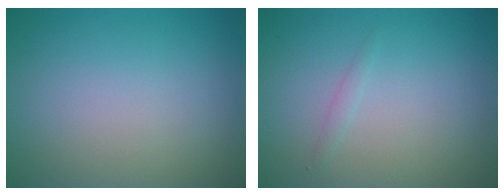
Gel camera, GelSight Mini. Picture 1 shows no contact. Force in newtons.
{"total": 0.6, "press": 0.6, "slide": 0.0}